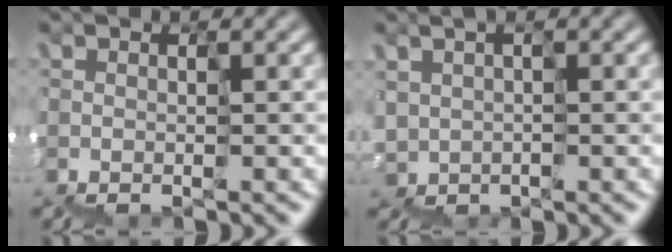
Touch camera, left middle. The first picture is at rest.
{"total": 3.0, "force": [1.9, 0.1, -2.3], "torque": [0.029, 0.010, 0.039]}